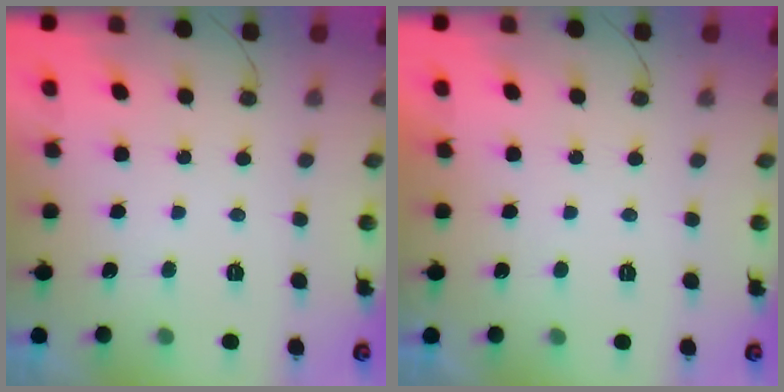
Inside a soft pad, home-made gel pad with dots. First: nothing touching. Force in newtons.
{"total": 1.7, "press": 1.7, "slide": 0.1}